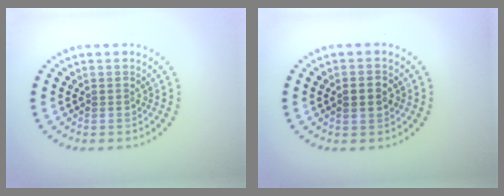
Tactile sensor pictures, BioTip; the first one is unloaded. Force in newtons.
{"total": 2.6, "press": 2.6, "slide": 0.1}